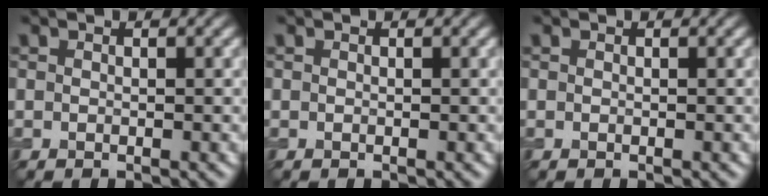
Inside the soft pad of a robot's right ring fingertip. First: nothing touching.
{"total": 0.0}
{"total": 0.0}